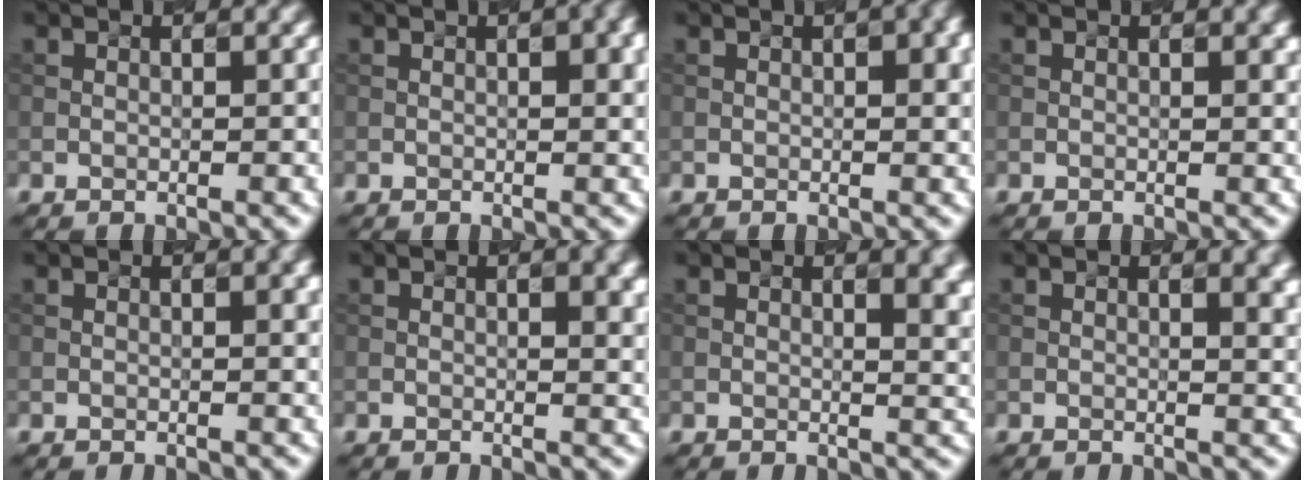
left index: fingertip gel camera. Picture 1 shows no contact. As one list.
[{"total": 3.2, "force": [0.8, 1.1, 2.9], "torque": [-0.028, 0.011, 0.011]}, {"total": 2.7, "force": [0.7, 0.8, 2.5], "torque": [-0.027, 0.007, 0.012]}, {"total": 1.1, "force": [0.4, 0.4, 0.9], "torque": [-0.008, 0.002, 0.005]}, {"total": 1.4, "force": [0.3, 0.4, 1.3], "torque": [-0.010, 0.004, 0.005]}, {"total": 4.1, "force": [1.1, 1.8, 3.5], "torque": [-0.022, 0.013, 0.015]}, {"total": 6.0, "force": [2.3, 2.9, 4.8], "torque": [-0.022, 0.017, 0.026]}, {"total": 4.6, "force": [1.7, 2.2, 3.7], "torque": [-0.019, 0.017, 0.018]}]